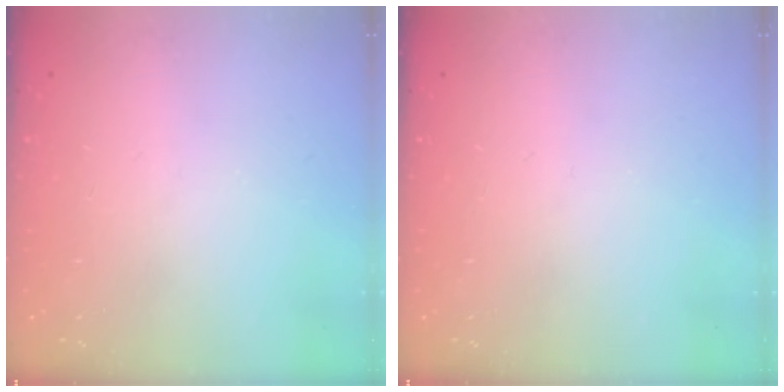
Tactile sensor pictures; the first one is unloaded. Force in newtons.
{"total": 0.0}